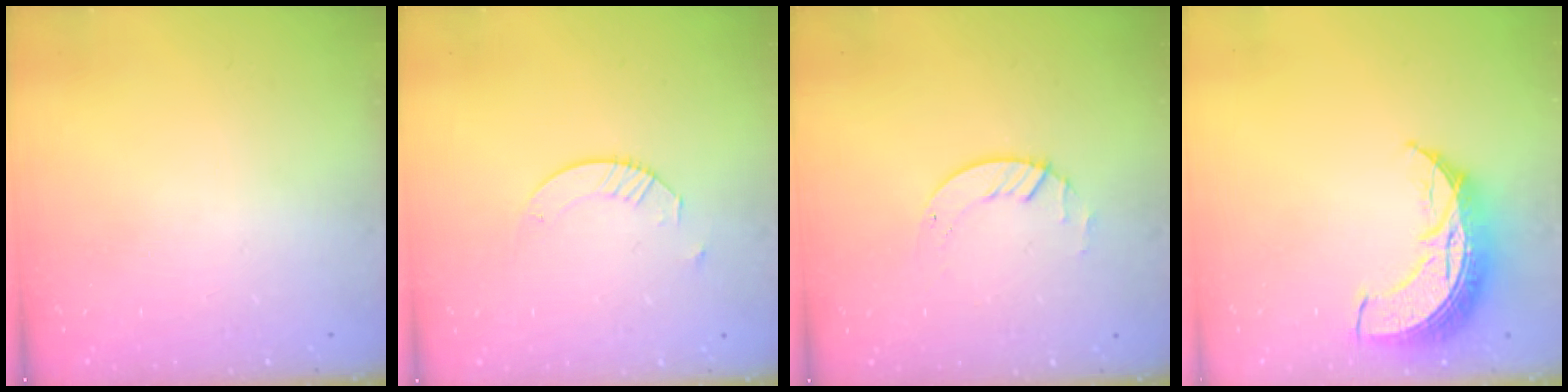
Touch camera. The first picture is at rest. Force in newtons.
{"total": 4.5, "press": 4.5, "slide": 0.5}
{"total": 2.6, "press": 2.6, "slide": 0.3}
{"total": 11.2, "press": 11.1, "slide": 0.9}